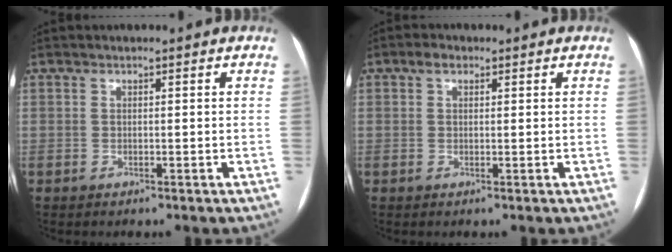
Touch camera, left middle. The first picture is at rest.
{"total": 1.7, "force": [0.9, 1.0, 1.1], "torque": [-0.022, 0.014, 0.016]}